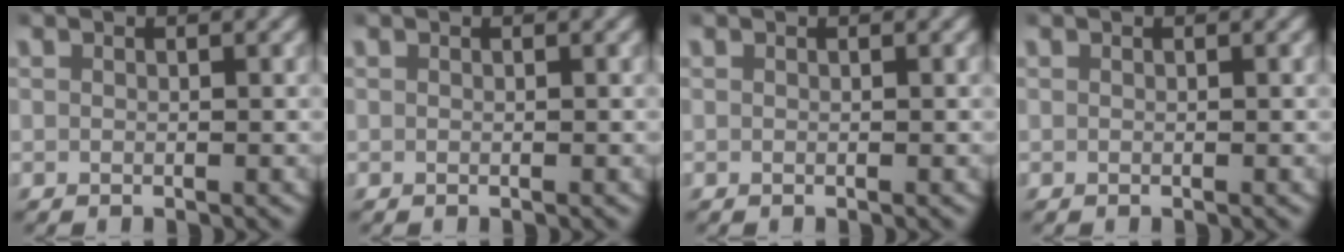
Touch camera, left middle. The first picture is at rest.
{"total": 0.0}
{"total": 0.0}
{"total": 0.0}